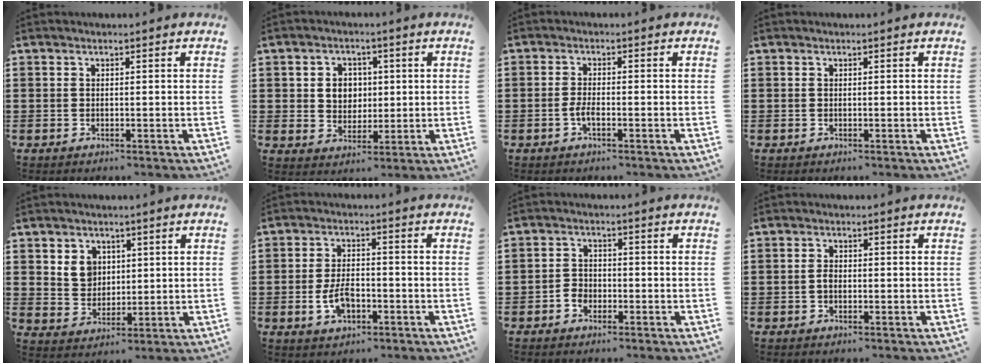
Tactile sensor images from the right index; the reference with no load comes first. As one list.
[{"total": 4.4, "force": [0.6, 4.0, 1.7], "torque": [-0.042, 0.010, 0.005]}, {"total": 2.2, "force": [-0.9, 0.5, 1.9], "torque": [-0.049, -0.004, -0.021]}, {"total": 0.0}, {"total": 4.3, "force": [1.9, 3.6, 1.2], "torque": [-0.032, 0.009, 0.033]}, {"total": 5.2, "force": [-1.9, 2.8, 3.9], "torque": [-0.087, 0.003, -0.038]}, {"total": 2.3, "force": [-1.4, 1.7, 0.6], "torque": [-0.016, 0.003, -0.031]}, {"total": 1.5, "force": [-0.4, 0.8, 1.2], "torque": [-0.031, -0.001, -0.011]}]